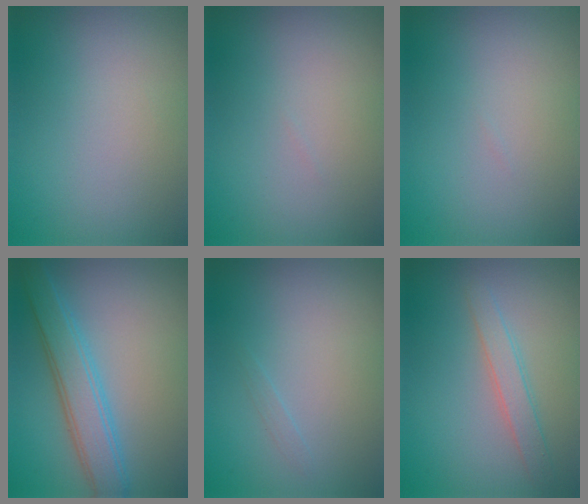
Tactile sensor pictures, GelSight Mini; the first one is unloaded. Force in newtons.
{"total": 0.0}
{"total": 0.0}
{"total": 4.3, "press": 4.3, "slide": 0.1}
{"total": 0.5, "press": 0.5, "slide": 0.0}
{"total": 2.0, "press": 2.0, "slide": 0.1}